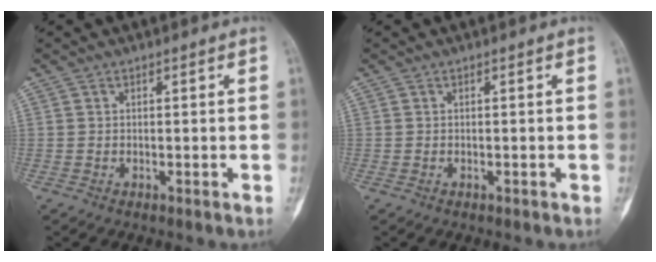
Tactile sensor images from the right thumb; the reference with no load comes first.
{"total": 0.0}